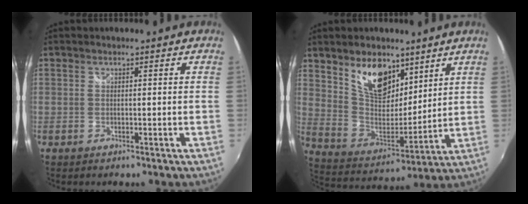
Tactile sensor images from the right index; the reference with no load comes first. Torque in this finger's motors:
{"motor_torque": [0.43, 0.33, 0.34, 0.10]}